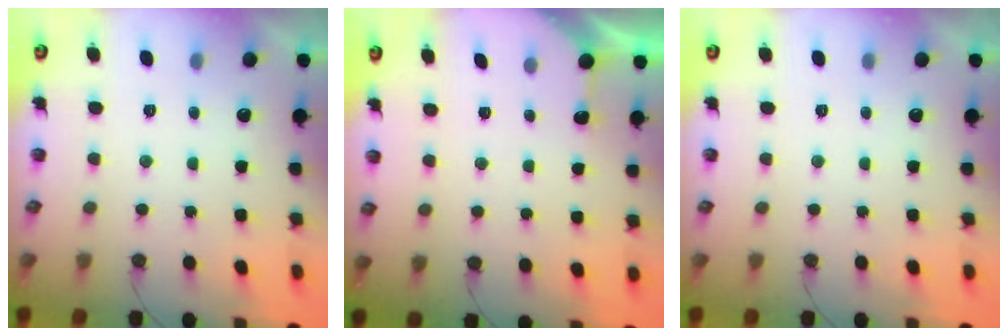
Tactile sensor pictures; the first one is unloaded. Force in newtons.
{"total": 3.0, "press": 2.9, "slide": 0.4}
{"total": 0.0}